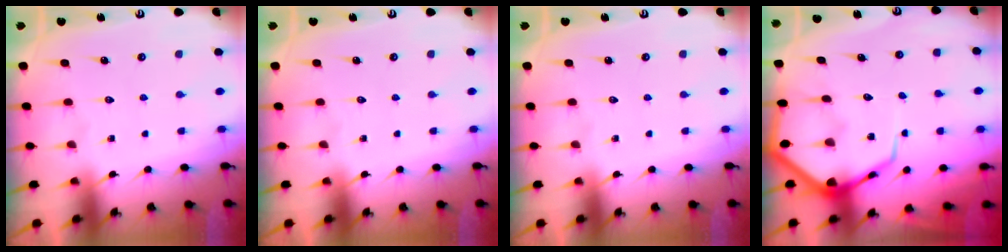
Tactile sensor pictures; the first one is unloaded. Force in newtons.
{"total": 0.0}
{"total": 0.0}
{"total": 9.1, "press": 9.1, "slide": 0.9}